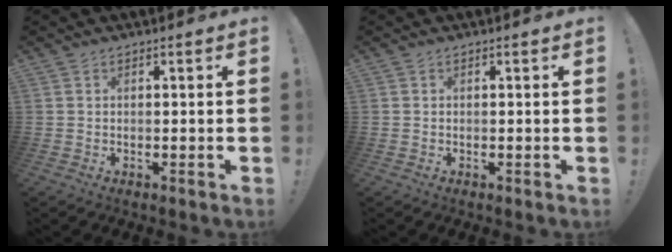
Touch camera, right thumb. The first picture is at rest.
{"total": 0.0}